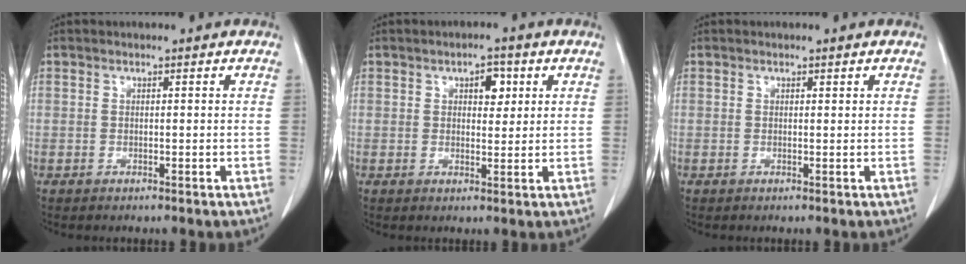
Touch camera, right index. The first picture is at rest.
{"total": 3.5, "force": [1.4, 1.9, 2.7], "torque": [-0.036, 0.005, 0.020]}
{"total": 0.0}